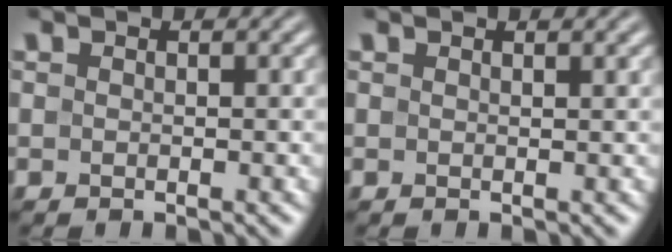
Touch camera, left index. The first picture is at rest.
{"total": 1.1, "force": [0.8, 0.3, 0.7], "torque": [-0.004, 0.003, 0.010]}